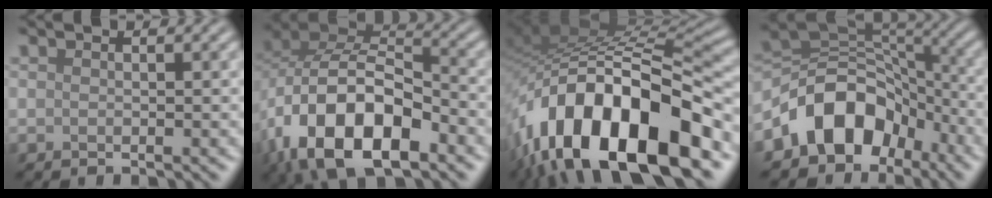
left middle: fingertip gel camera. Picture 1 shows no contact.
{"total": 13.6, "force": [-5.8, 7.6, 9.7], "torque": [-0.183, -0.017, -0.105]}
{"total": 16.9, "force": [-8.7, 7.7, 12.3], "torque": [-0.199, 0.014, -0.144]}
{"total": 8.6, "force": [-4.6, 5.9, 4.3], "torque": [-0.045, 0.010, -0.092]}